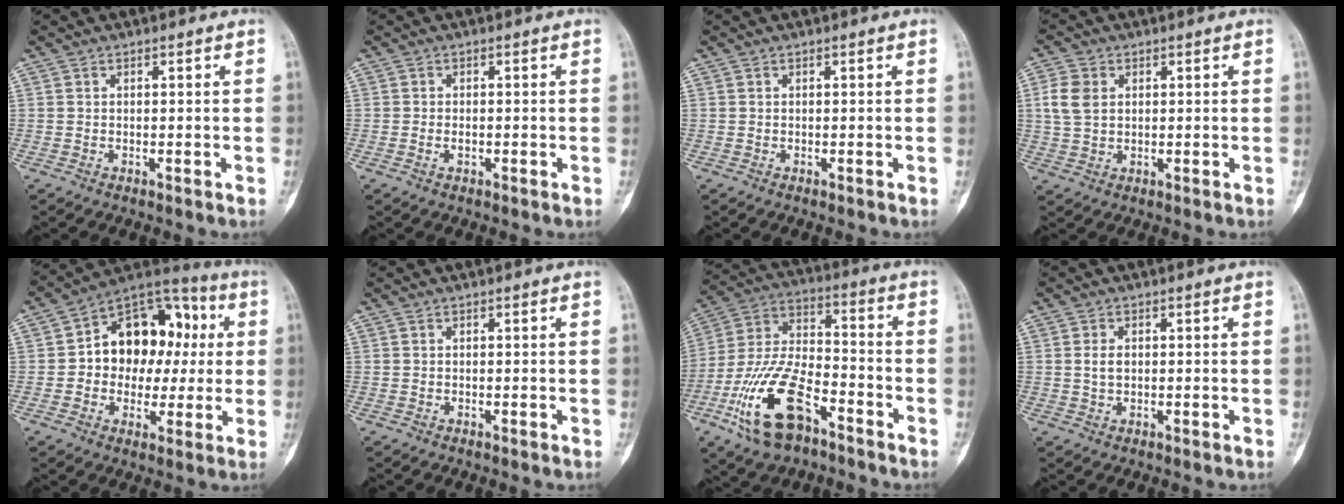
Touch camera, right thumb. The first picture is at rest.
{"total": 1.3, "force": [-0.4, 0.8, 0.9], "torque": [-0.017, 0.005, -0.007]}
{"total": 0.0}
{"total": 5.6, "force": [1.4, 4.1, 3.6], "torque": [-0.070, 0.003, 0.028]}
{"total": 17.6, "force": [1.6, 13.0, 11.8], "torque": [-0.107, 0.035, 0.015]}
{"total": 0.0}
{"total": 18.3, "force": [-9.3, 8.6, 13.2], "torque": [-0.261, 0.054, -0.174]}
{"total": 2.2, "force": [0.3, 1.5, 1.6], "torque": [-0.025, 0.000, 0.007]}